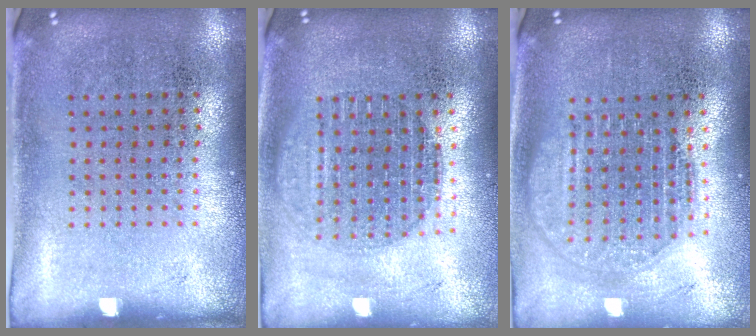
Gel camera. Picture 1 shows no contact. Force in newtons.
{"total": 1.7, "press": 1.5, "slide": 0.9}
{"total": 1.8, "press": 1.5, "slide": 1.0}